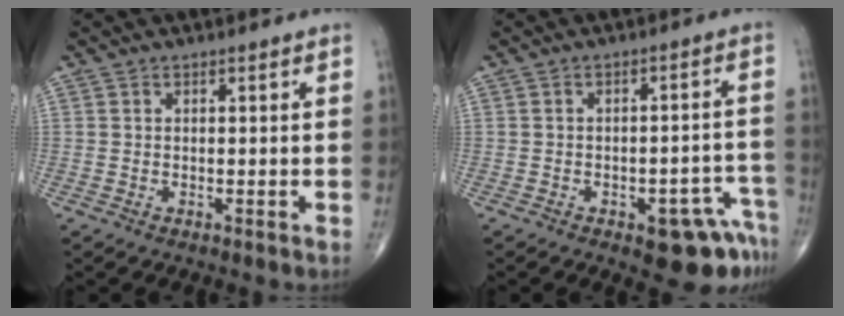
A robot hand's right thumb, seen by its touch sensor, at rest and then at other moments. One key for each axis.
{"total": 9.4, "fx": -5.3, "fy": 3.9, "fz": 6.7, "tx": -0.049, "ty": 0.041, "tz": -0.060}